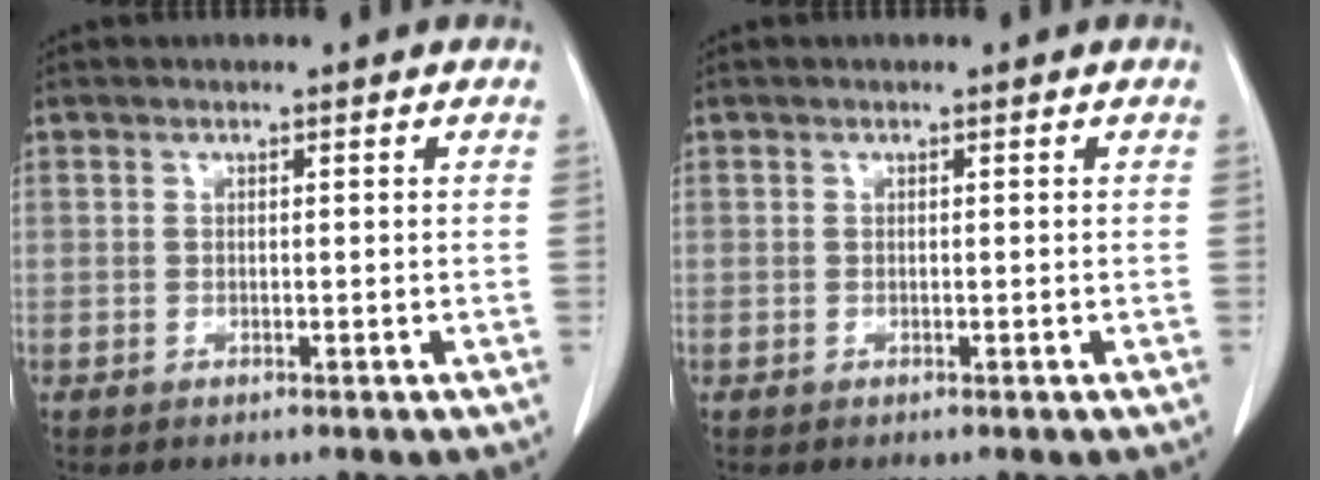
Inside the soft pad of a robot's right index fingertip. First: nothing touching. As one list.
[{"total": 0.0}]